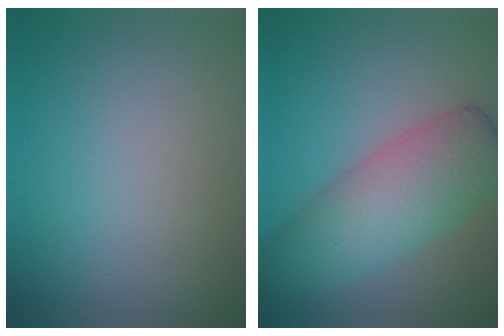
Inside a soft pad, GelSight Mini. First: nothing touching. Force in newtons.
{"total": 7.6, "press": 7.6, "slide": 0.2}